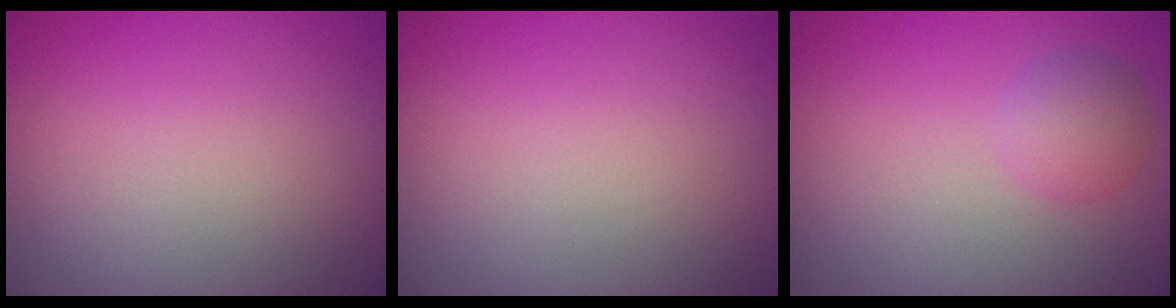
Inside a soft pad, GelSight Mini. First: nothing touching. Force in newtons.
{"total": 0.0}
{"total": 2.2, "press": 2.2, "slide": 0.1}